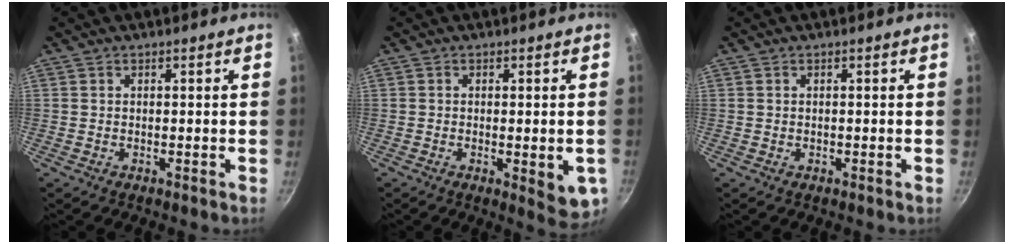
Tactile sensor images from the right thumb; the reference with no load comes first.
{"total": 6.9, "force": [-1.5, 2.3, 6.4], "torque": [-0.068, -0.008, -0.015]}
{"total": 0.0}